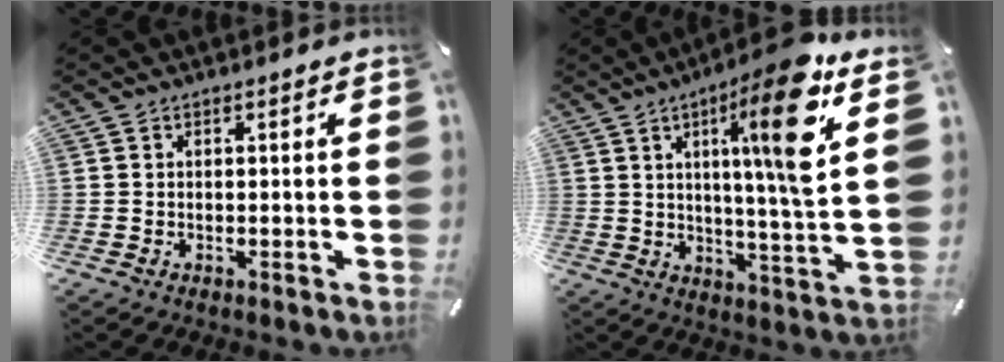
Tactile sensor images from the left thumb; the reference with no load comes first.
{"total": 18.6, "force": [7.2, 2.2, 17.1], "torque": [-0.267, -0.026, 0.092]}